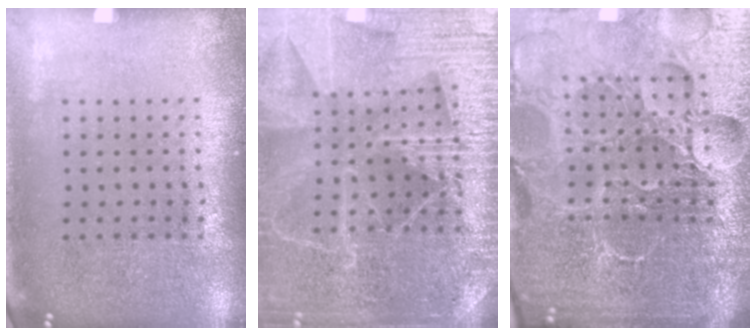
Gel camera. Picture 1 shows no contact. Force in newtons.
{"total": 4.6, "press": 4.3, "slide": 1.8}
{"total": 6.7, "press": 5.9, "slide": 3.1}